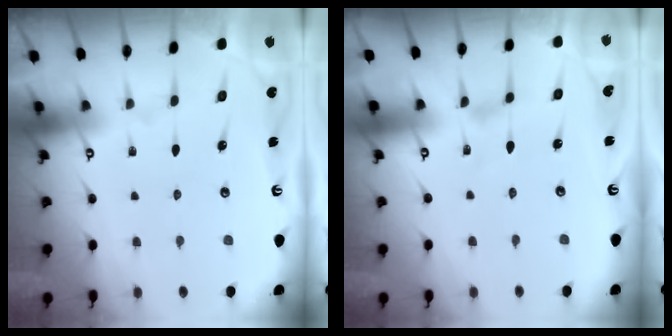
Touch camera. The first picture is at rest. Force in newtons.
{"total": 0.0}